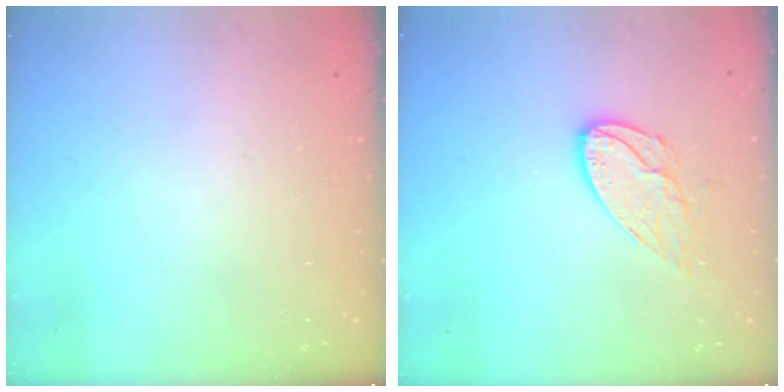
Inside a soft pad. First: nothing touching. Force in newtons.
{"total": 9.9, "press": 9.9, "slide": 0.7}